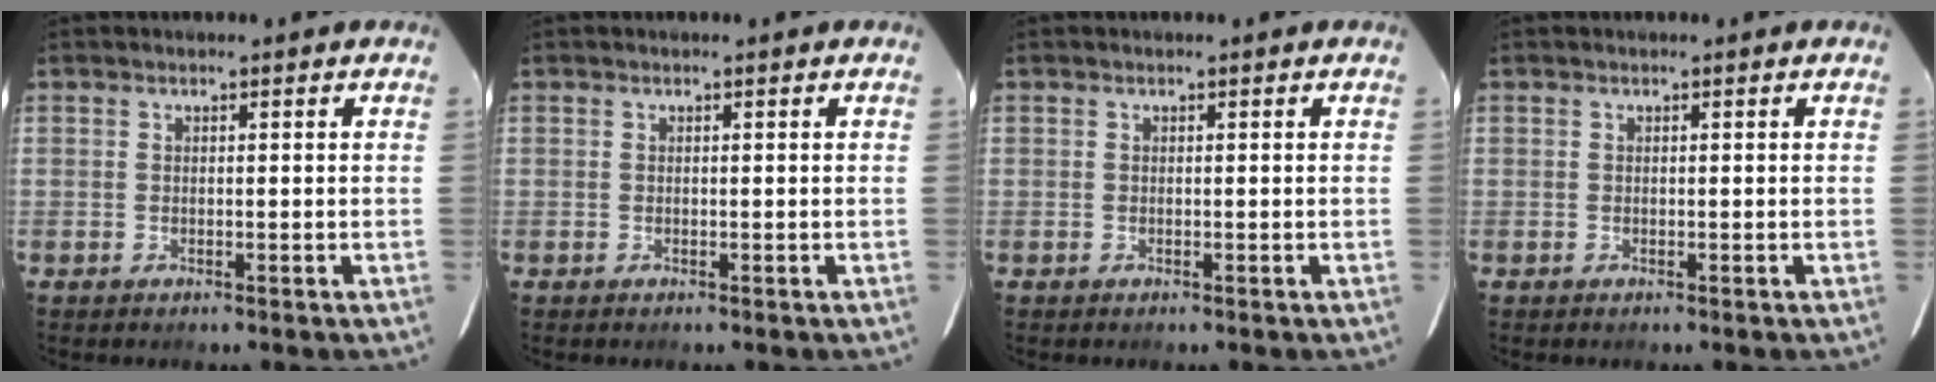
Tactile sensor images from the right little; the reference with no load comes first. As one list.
[{"total": 0.0}, {"total": 0.0}, {"total": 0.0}]